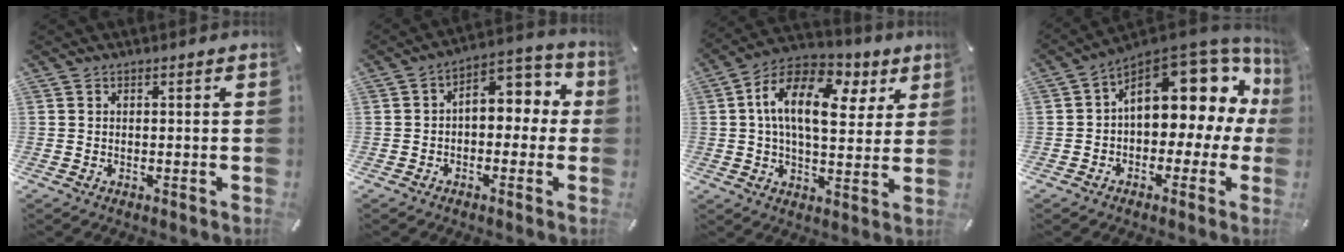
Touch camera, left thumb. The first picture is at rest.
{"total": 6.9, "force": [0.8, 5.0, 4.7], "torque": [-0.053, -0.010, 0.004]}
{"total": 16.6, "force": [5.9, 9.0, 12.7], "torque": [-0.227, -0.015, 0.098]}
{"total": 14.8, "force": [6.3, 9.1, 9.8], "torque": [-0.130, -0.052, 0.104]}